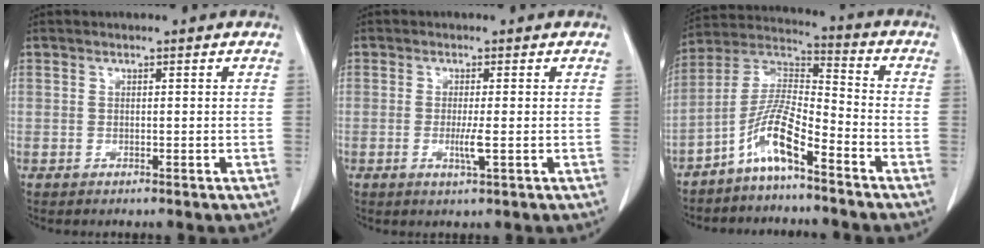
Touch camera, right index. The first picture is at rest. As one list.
[{"total": 3.0, "force": [-0.8, -0.1, 2.9], "torque": [-0.057, -0.007, -0.015]}, {"total": 9.2, "force": [-5.8, 1.2, 7.0], "torque": [-0.155, 0.012, -0.117]}]